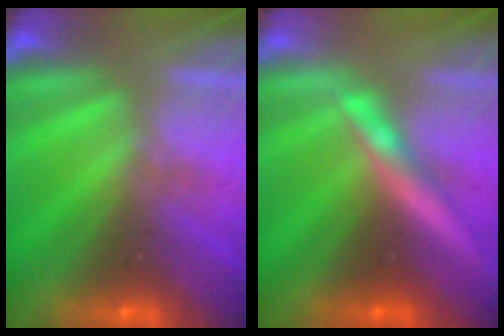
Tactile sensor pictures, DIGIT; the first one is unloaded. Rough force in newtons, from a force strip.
{"total": 3.2}